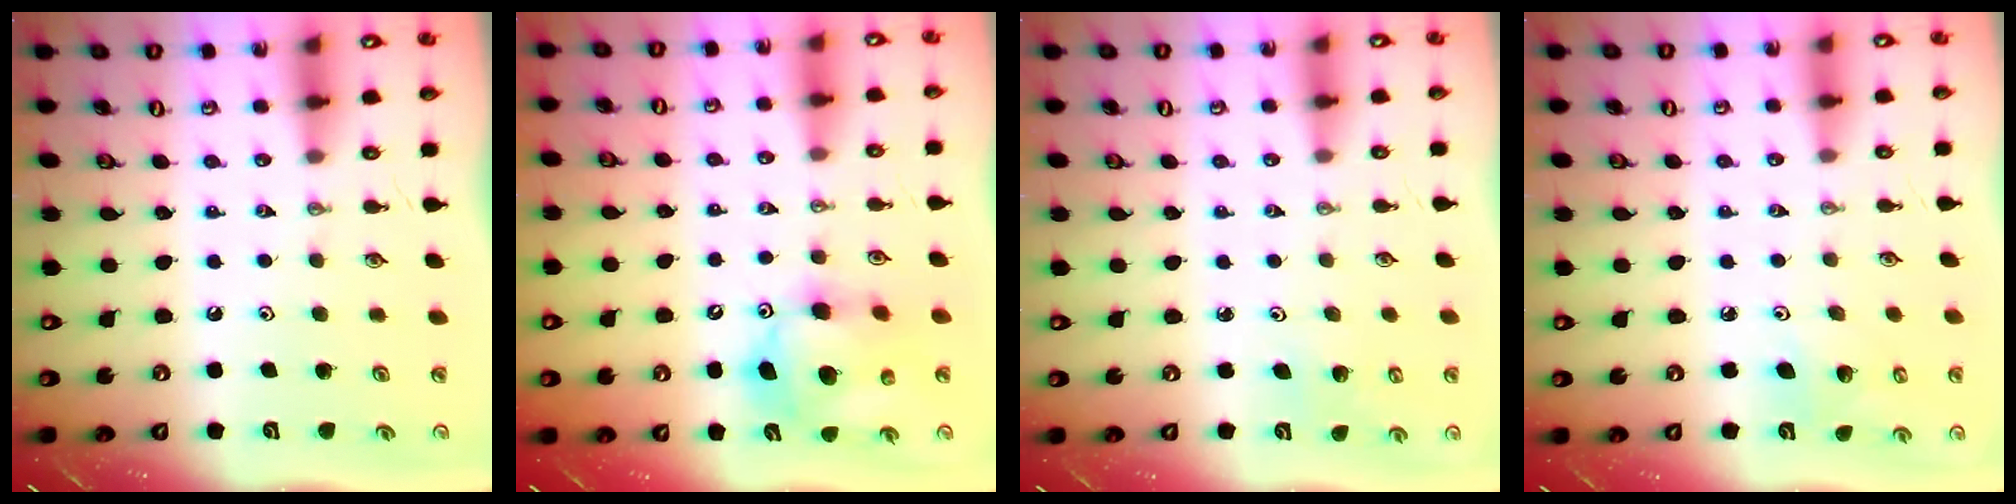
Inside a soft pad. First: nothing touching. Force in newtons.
{"total": 12.2, "press": 12.0, "slide": 2.1}
{"total": 2.3, "press": 2.3, "slide": 0.2}
{"total": 5.4, "press": 5.1, "slide": 1.7}